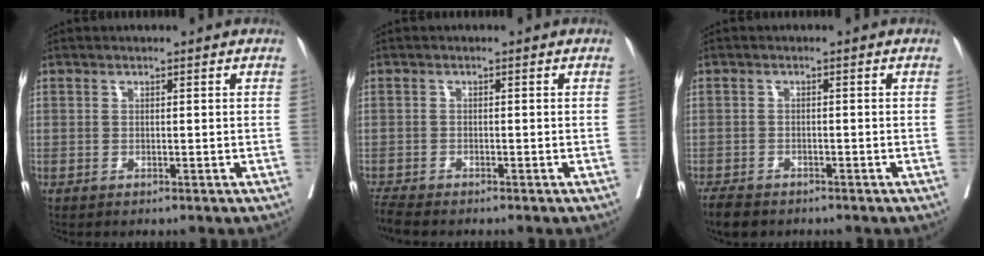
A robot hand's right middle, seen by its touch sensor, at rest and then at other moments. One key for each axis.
{"total": 3.1, "fx": -2.9, "fy": 0.2, "fz": 1.1, "tx": -0.022, "ty": -0.013, "tz": -0.053}
{"total": 4.2, "fx": -3.4, "fy": 1.7, "fz": 1.7, "tx": -0.029, "ty": -0.007, "tz": -0.053}